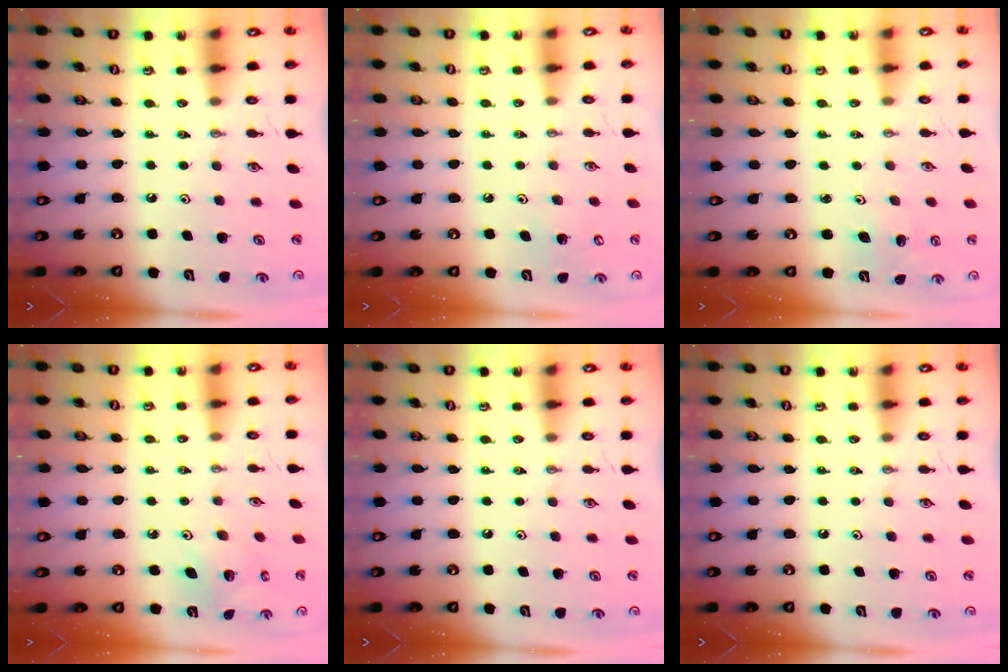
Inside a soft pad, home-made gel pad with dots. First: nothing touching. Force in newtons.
{"total": 3.4, "press": 3.4, "slide": 0.4}
{"total": 1.9, "press": 1.9, "slide": 0.0}
{"total": 4.8, "press": 4.7, "slide": 0.5}
{"total": 0.0}
{"total": 0.0}